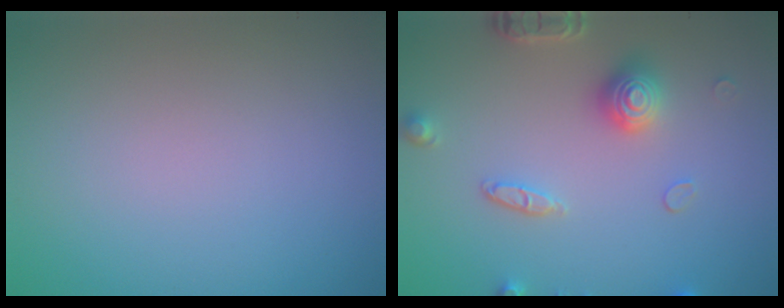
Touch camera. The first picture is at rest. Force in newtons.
{"total": 3.7, "press": 3.3, "slide": 1.6}